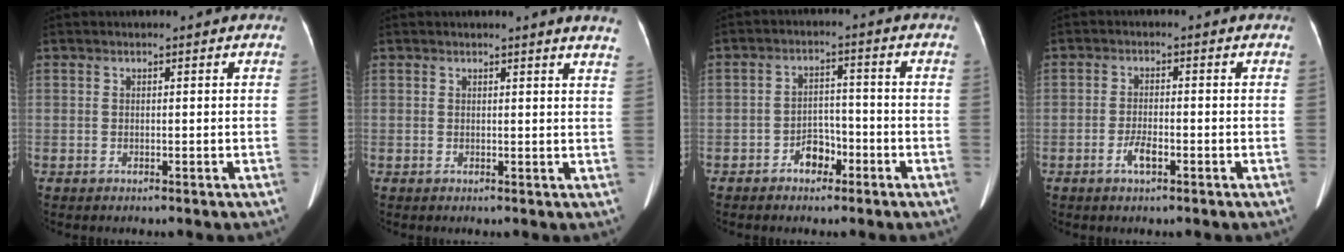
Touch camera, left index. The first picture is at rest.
{"total": 4.6, "force": [4.1, -0.5, 1.9], "torque": [-0.022, -0.016, 0.022]}
{"total": 4.0, "force": [-2.4, 2.4, 2.0], "torque": [-0.033, 0.012, -0.039]}
{"total": 2.8, "force": [-1.5, 0.8, 2.2], "torque": [-0.046, 0.000, -0.027]}